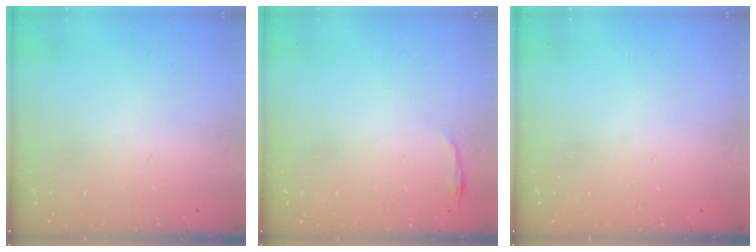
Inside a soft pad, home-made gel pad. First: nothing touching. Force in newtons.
{"total": 2.8, "press": 2.8, "slide": 0.6}
{"total": 0.0}